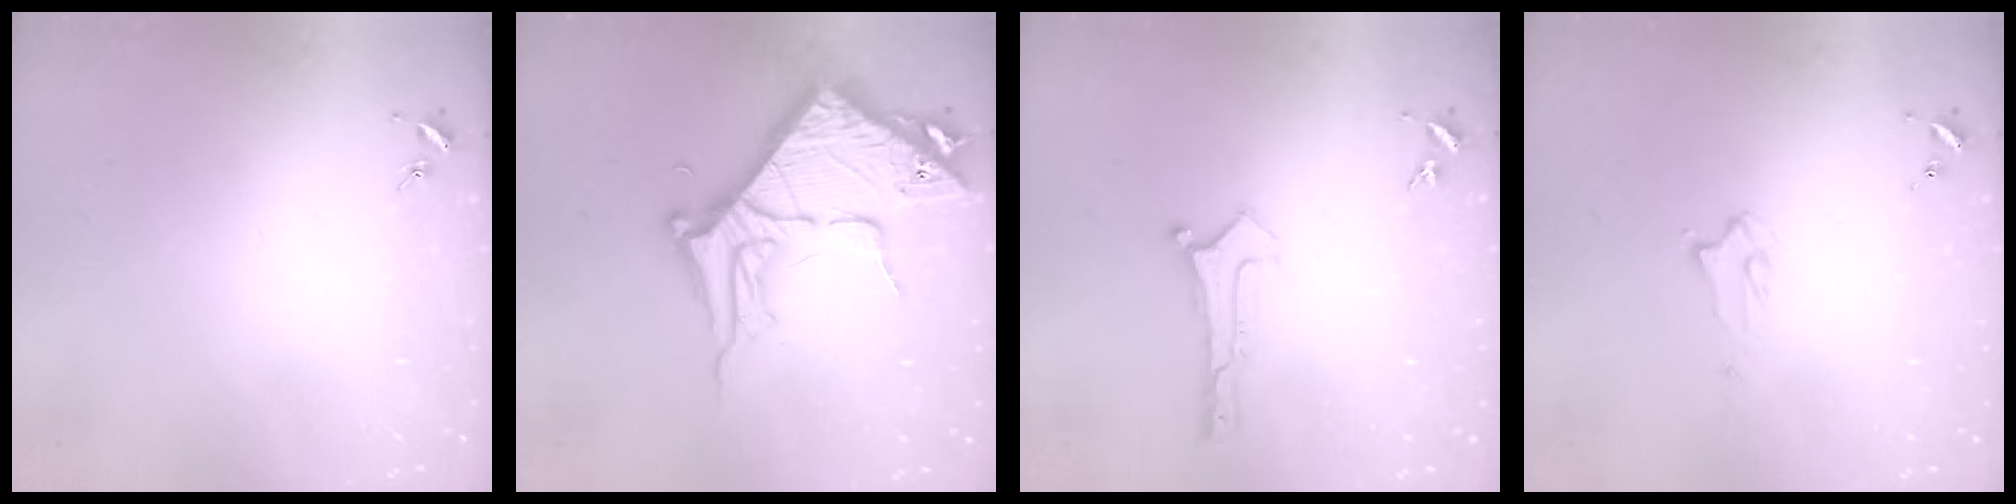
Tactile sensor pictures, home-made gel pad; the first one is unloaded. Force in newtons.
{"total": 9.2, "press": 9.2, "slide": 1.1}
{"total": 0.0}
{"total": 2.0, "press": 2.0, "slide": 0.2}